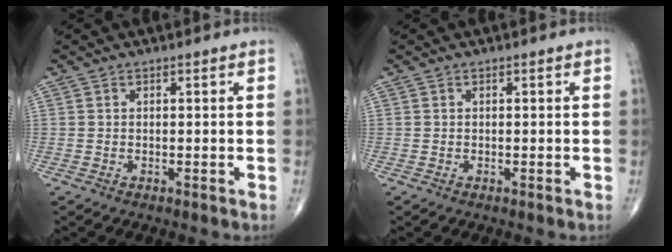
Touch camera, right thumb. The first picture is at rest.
{"total": 0.0}